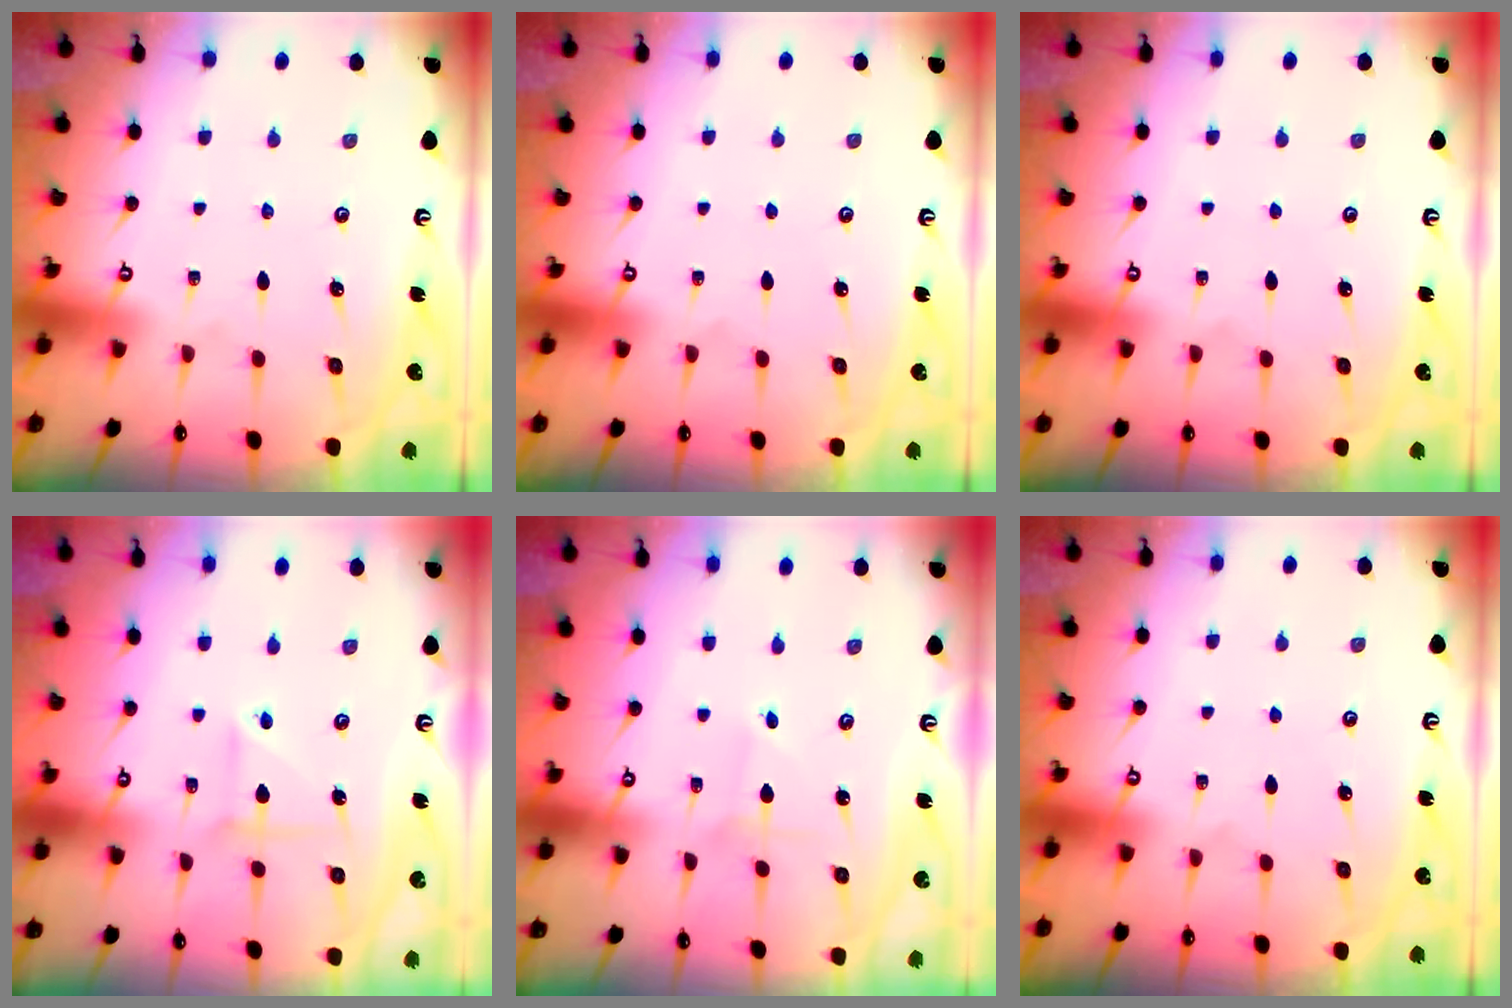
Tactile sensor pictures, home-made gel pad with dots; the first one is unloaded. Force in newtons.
{"total": 0.0}
{"total": 0.0}
{"total": 3.2, "press": 3.1, "slide": 0.5}
{"total": 0.7, "press": 0.7, "slide": 0.0}
{"total": 0.0}